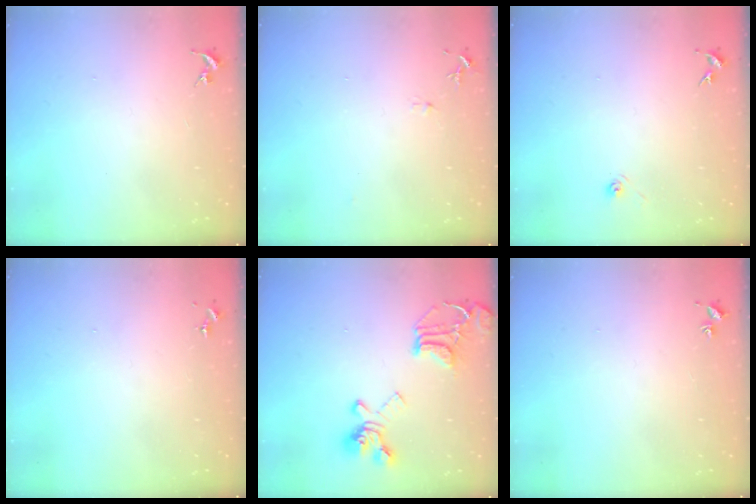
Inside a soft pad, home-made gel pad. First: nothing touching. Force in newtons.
{"total": 4.1, "press": 4.1, "slide": 0.5}
{"total": 3.1, "press": 2.6, "slide": 1.8}
{"total": 0.0}
{"total": 19.3, "press": 19.2, "slide": 1.8}
{"total": 2.0, "press": 2.0, "slide": 0.2}